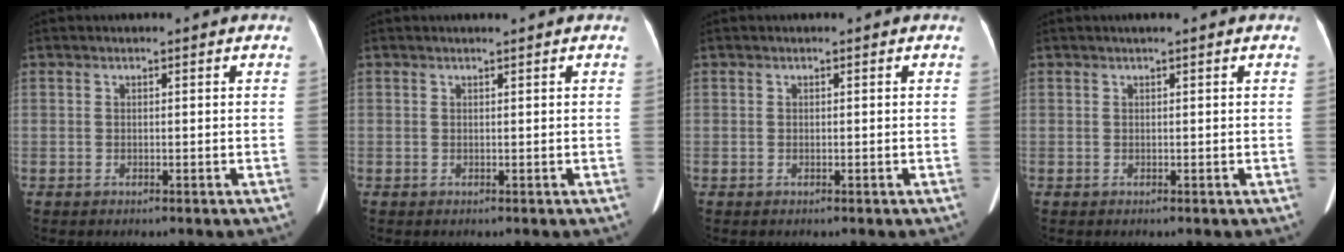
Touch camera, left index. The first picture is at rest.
{"total": 0.0}
{"total": 0.0}
{"total": 0.5, "force": [0.2, -0.1, 0.4], "torque": [-0.014, 0.004, 0.008]}